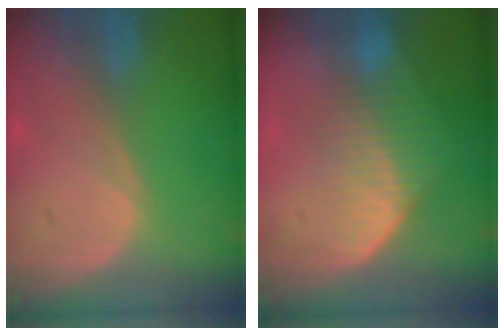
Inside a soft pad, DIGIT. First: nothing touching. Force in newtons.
{"total": 7.2, "press": 6.1, "slide": 3.8}